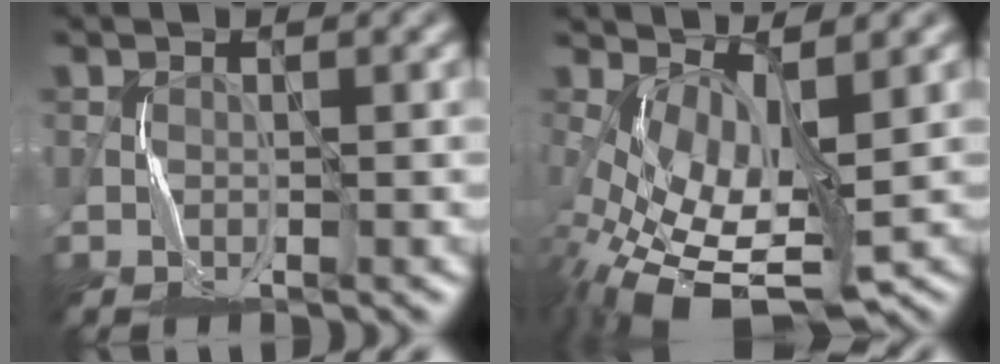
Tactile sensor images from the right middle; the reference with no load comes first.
{"total": 9.0, "force": [-2.7, 3.6, 7.8], "torque": [-0.153, -0.015, -0.039]}